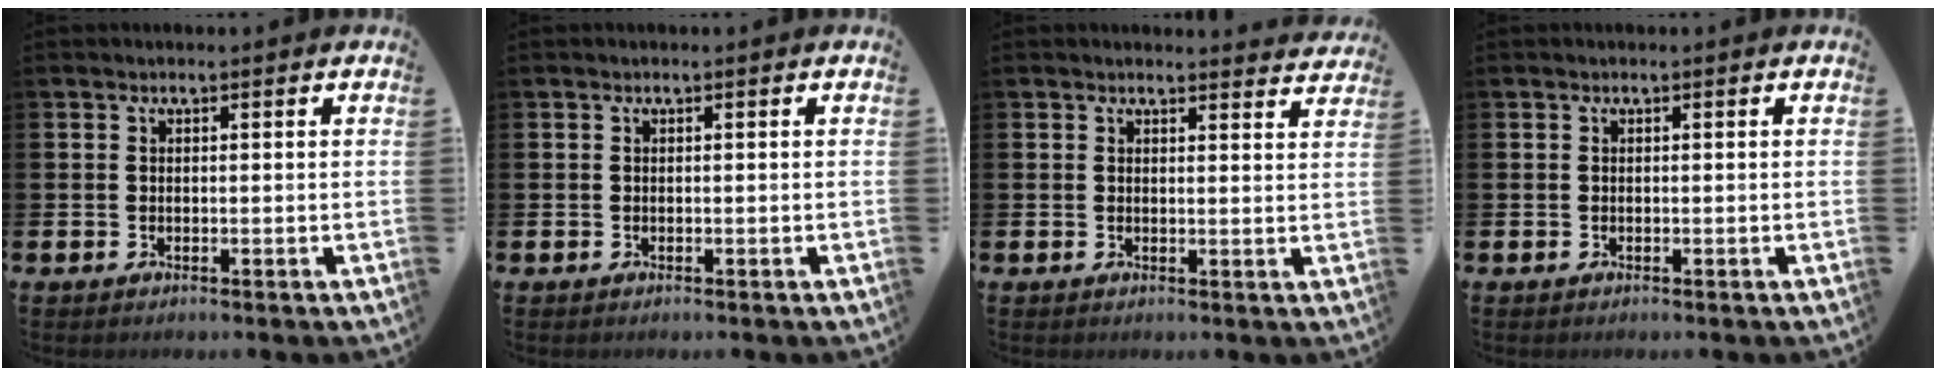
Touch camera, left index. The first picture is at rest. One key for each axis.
{"total": 0.0}
{"total": 2.2, "fx": 2.2, "fy": 0.2, "fz": 0.0, "tx": 0.006, "ty": -0.014, "tz": 0.038}
{"total": 0.0}